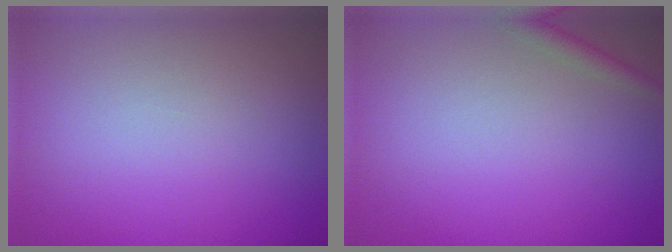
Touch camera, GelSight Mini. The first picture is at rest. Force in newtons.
{"total": 1.4, "press": 1.4, "slide": 0.1}